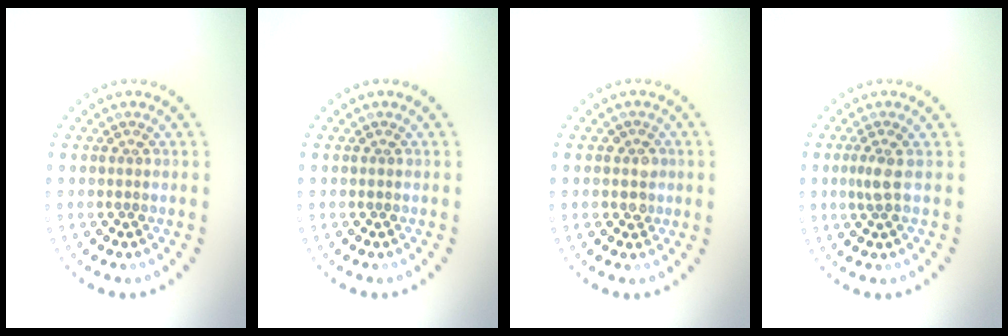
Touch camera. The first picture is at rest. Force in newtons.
{"total": 0.0}
{"total": 1.7, "press": 1.6, "slide": 0.7}
{"total": 1.6, "press": 1.2, "slide": 1.0}